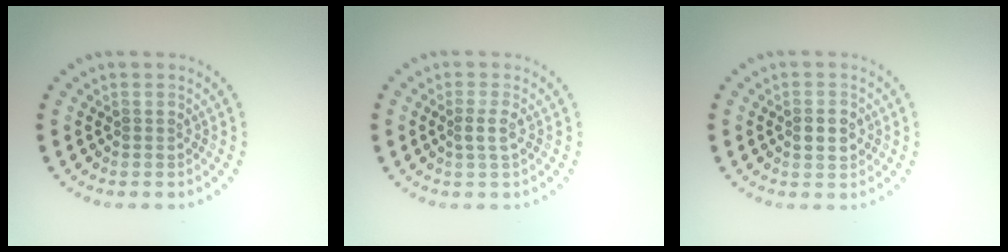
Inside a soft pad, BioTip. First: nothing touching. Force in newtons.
{"total": 1.2, "press": 0.9, "slide": 0.7}
{"total": 2.5, "press": 2.5, "slide": 0.1}